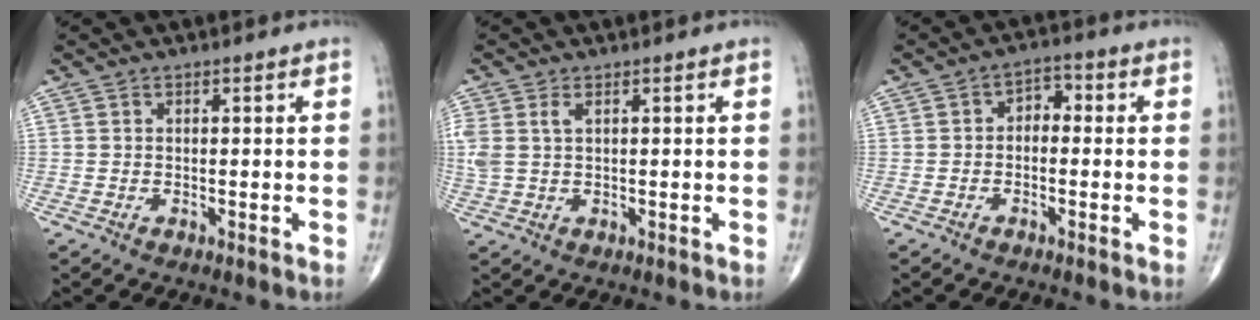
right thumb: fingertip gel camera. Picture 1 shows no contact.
{"total": 4.3, "force": [1.3, 2.3, 3.4], "torque": [-0.098, 0.013, 0.033]}
{"total": 4.2, "force": [-0.3, 2.9, 3.0], "torque": [-0.025, 0.021, -0.019]}